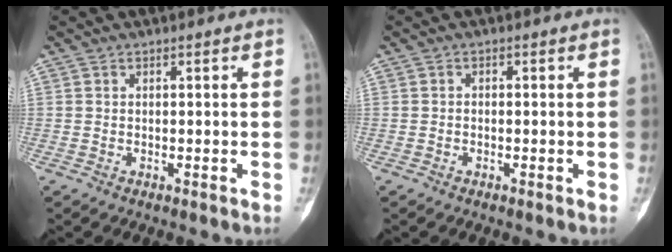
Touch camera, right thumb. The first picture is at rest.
{"total": 0.6, "force": [-0.2, 0.4, 0.3], "torque": [-0.002, 0.002, -0.009]}